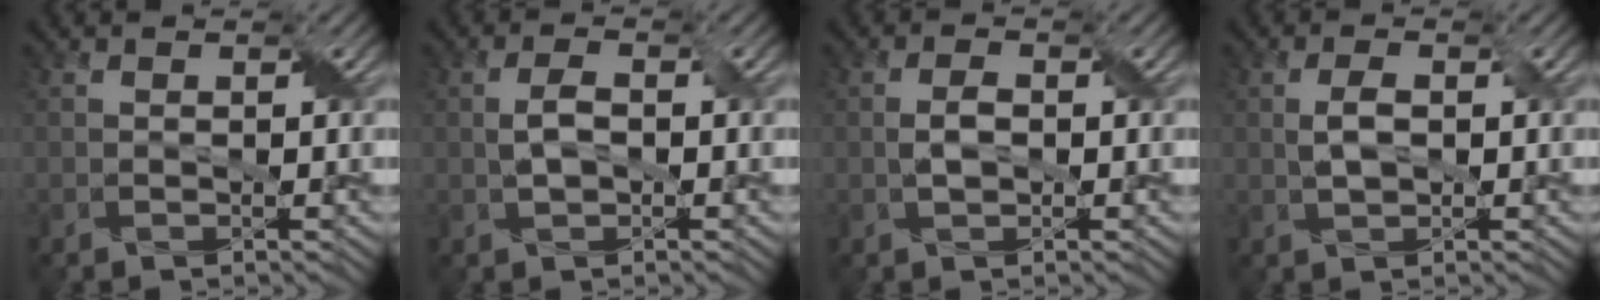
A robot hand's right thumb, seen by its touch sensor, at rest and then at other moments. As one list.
[{"total": 2.7, "force": [-0.2, 1.4, 2.3], "torque": [-0.051, 0.005, -0.004]}, {"total": 2.2, "force": [-0.2, 1.3, 1.8], "torque": [-0.038, 0.002, -0.003]}, {"total": 2.6, "force": [0.1, 1.3, 2.3], "torque": [-0.050, 0.003, 0.001]}]